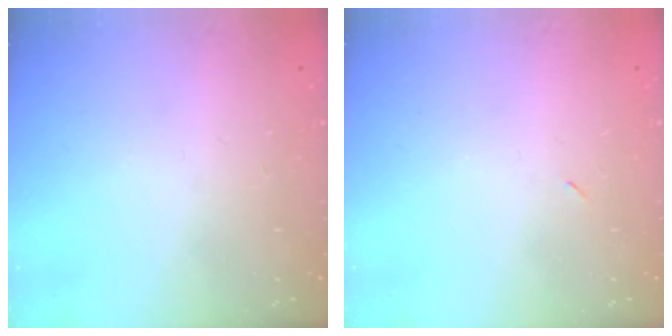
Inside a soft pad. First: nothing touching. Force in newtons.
{"total": 2.2, "press": 1.8, "slide": 1.2}